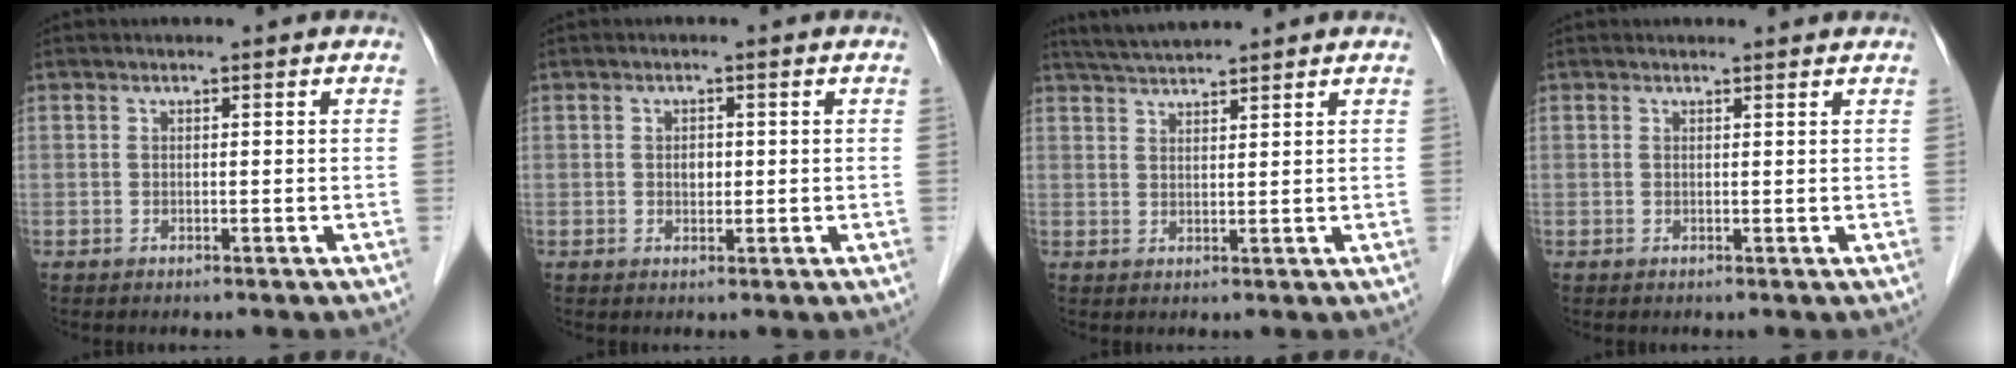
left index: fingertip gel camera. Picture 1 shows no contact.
{"total": 1.5, "force": [0.0, 1.1, 1.0], "torque": [-0.016, 0.001, 0.002]}
{"total": 5.4, "force": [5.1, -0.3, 1.9], "torque": [-0.036, 0.030, 0.091]}
{"total": 1.4, "force": [1.4, -0.1, 0.0], "torque": [-0.010, -0.004, 0.014]}